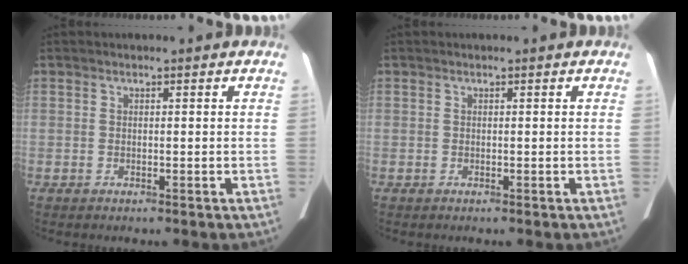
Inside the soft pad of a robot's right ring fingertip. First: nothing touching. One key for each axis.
{"total": 0.0}